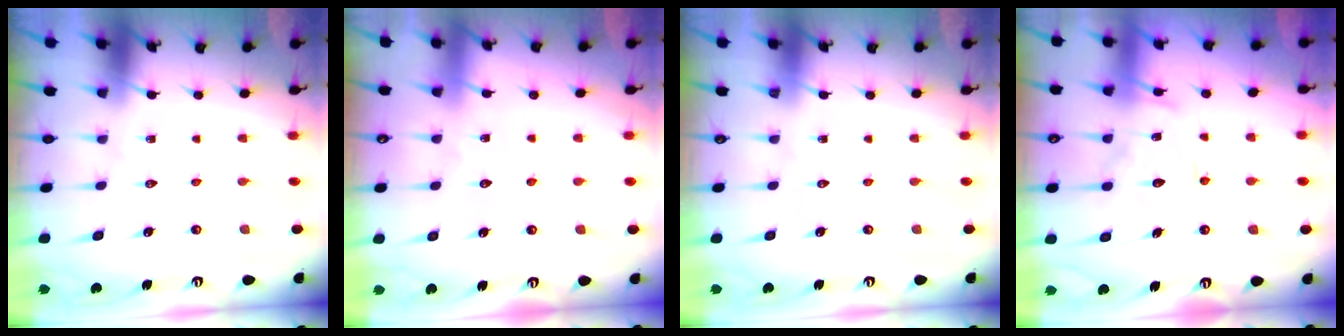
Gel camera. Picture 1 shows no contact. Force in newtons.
{"total": 2.7, "press": 2.7, "slide": 0.4}
{"total": 0.0}
{"total": 13.1, "press": 13.0, "slide": 1.2}